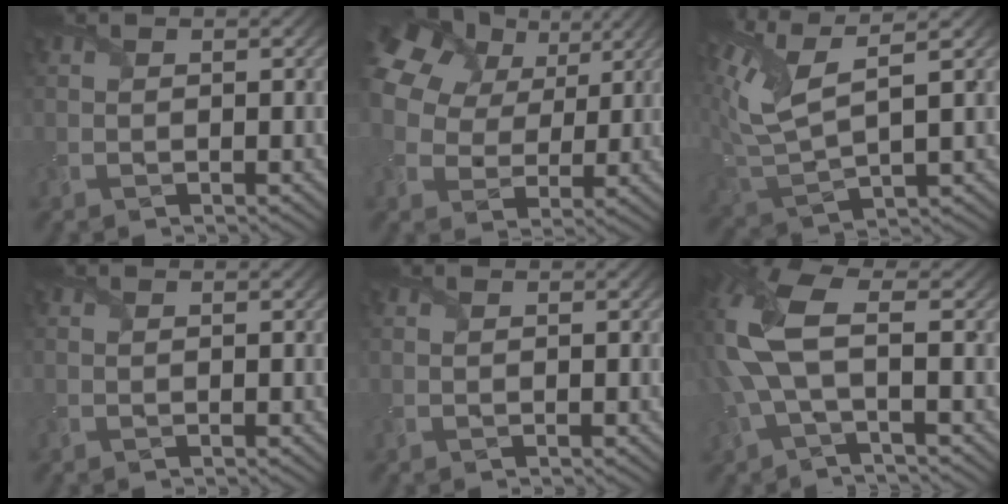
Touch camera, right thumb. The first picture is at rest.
{"total": 18.4, "force": [8.4, 12.9, 10.0], "torque": [-0.289, 0.068, 0.173]}
{"total": 11.1, "force": [5.3, 3.3, 9.2], "torque": [-0.236, 0.013, 0.105]}
{"total": 0.0}
{"total": 0.0}
{"total": 8.8, "force": [0.2, 3.7, 8.0], "torque": [-0.207, 0.011, -0.009]}